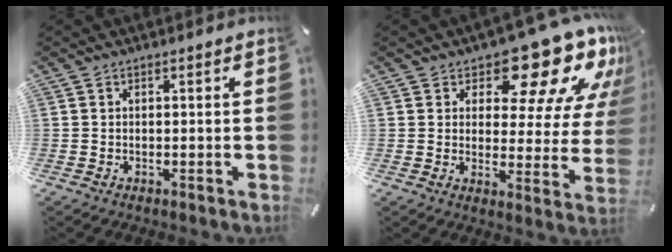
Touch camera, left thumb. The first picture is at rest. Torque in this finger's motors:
{"motor_torque": [2.44, 2.57, 1.24, -1.53, 0.35]}